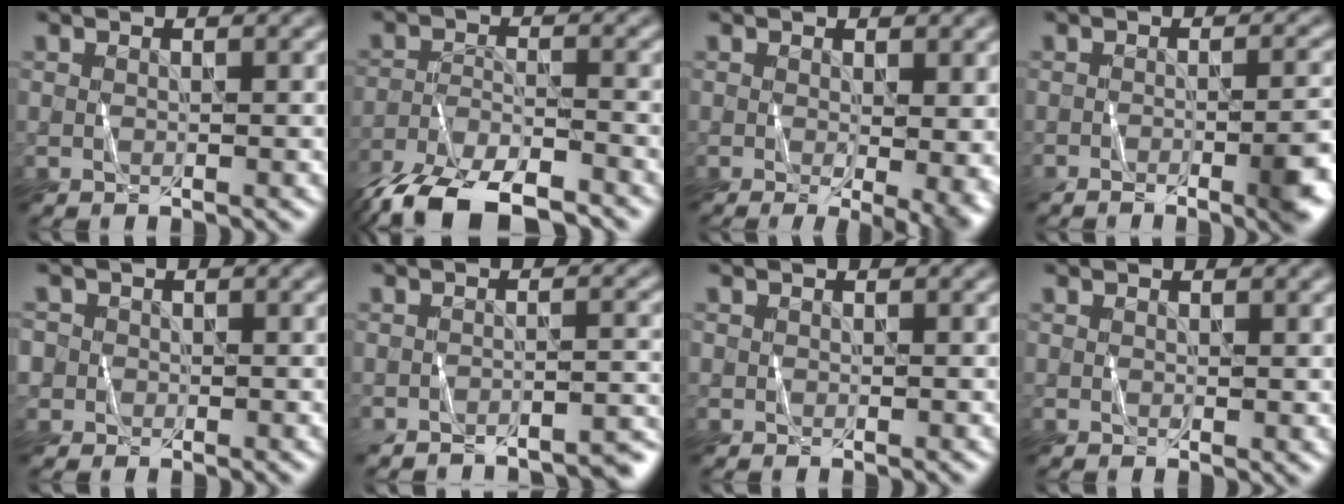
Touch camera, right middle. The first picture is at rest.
{"total": 7.9, "force": [-6.6, 2.1, 3.7], "torque": [-0.061, -0.005, -0.123]}
{"total": 5.2, "force": [-0.5, 1.7, 4.8], "torque": [-0.041, -0.010, -0.002]}
{"total": 4.3, "force": [-2.2, 1.1, 3.6], "torque": [-0.037, 0.001, -0.035]}
{"total": 2.2, "force": [-0.3, 2.2, 0.0], "torque": [0.010, 0.010, -0.014]}
{"total": 4.1, "force": [-3.9, 0.3, 1.0], "torque": [-0.006, 0.000, -0.056]}
{"total": 0.0}
{"total": 0.7, "force": [0.4, 0.2, 0.6], "torque": [-0.006, 0.003, 0.007]}